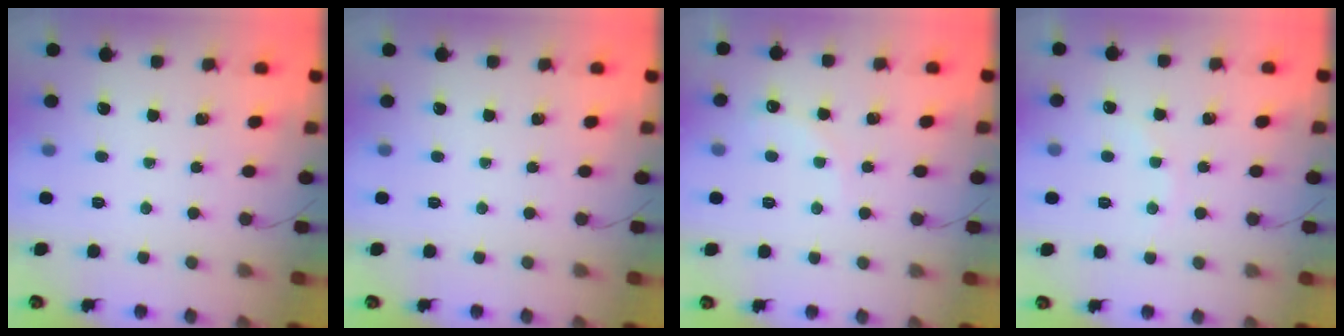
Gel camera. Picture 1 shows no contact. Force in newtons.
{"total": 0.0}
{"total": 4.5, "press": 4.4, "slide": 1.0}
{"total": 3.6, "press": 3.5, "slide": 1.0}